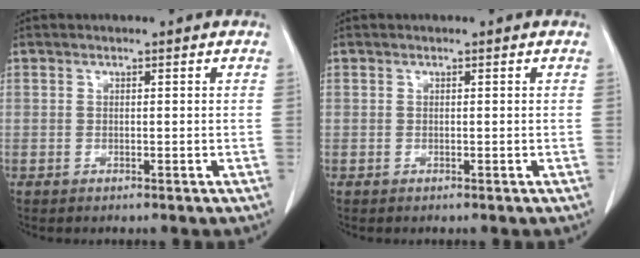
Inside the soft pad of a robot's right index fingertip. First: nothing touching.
{"total": 0.0}